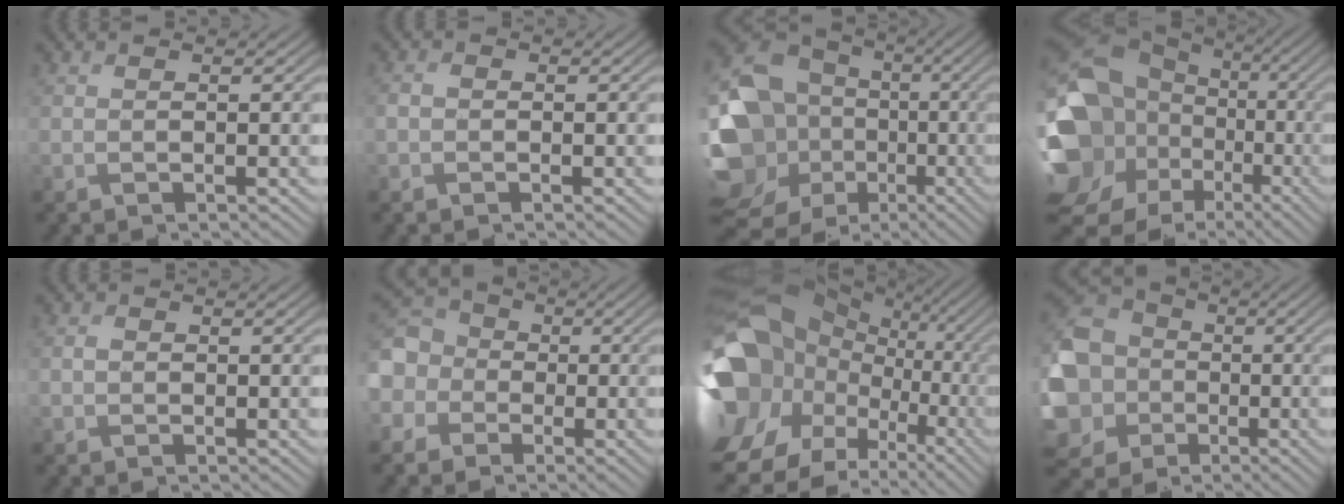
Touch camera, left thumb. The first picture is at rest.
{"total": 0.9, "force": [-0.4, 0.8, 0.3], "torque": [-0.003, 0.003, -0.013]}
{"total": 18.5, "force": [-2.1, 15.7, 9.5], "torque": [-0.245, -0.006, -0.012]}
{"total": 20.7, "force": [-1.3, 17.5, 11.0], "torque": [-0.278, -0.021, -0.019]}
{"total": 0.6, "force": [-0.1, 0.6, 0.2], "torque": [-0.001, 0.003, -0.004]}
{"total": 8.0, "force": [-1.1, 7.2, 3.3], "torque": [-0.119, -0.002, -0.043]}
{"total": 21.7, "force": [2.7, 17.7, 12.3], "torque": [-0.285, -0.009, 0.055]}
{"total": 18.1, "force": [-2.2, 16.7, 6.7], "torque": [-0.245, -0.003, -0.069]}